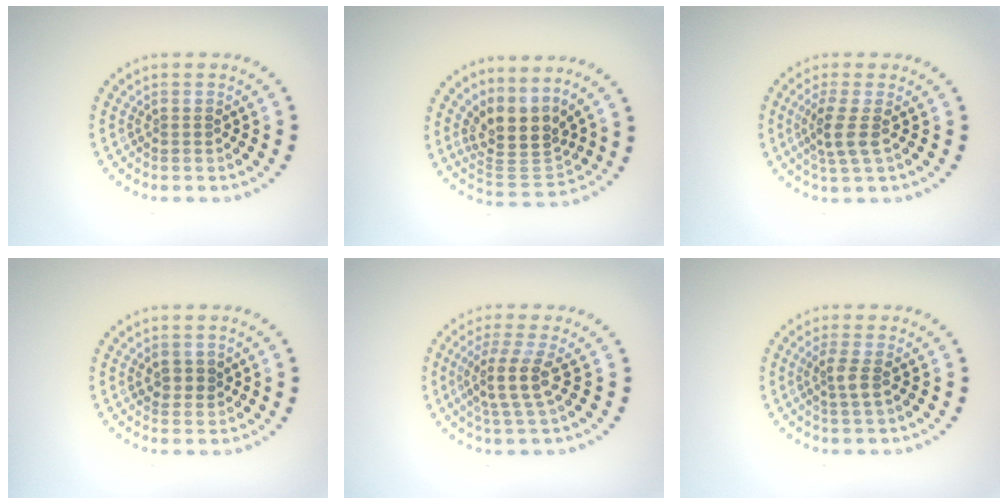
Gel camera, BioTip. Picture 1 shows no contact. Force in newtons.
{"total": 4.1, "press": 3.1, "slide": 2.7}
{"total": 2.6, "press": 2.1, "slide": 1.6}
{"total": 1.6, "press": 1.4, "slide": 0.8}
{"total": 3.3, "press": 2.4, "slide": 2.2}
{"total": 1.7, "press": 1.4, "slide": 1.0}